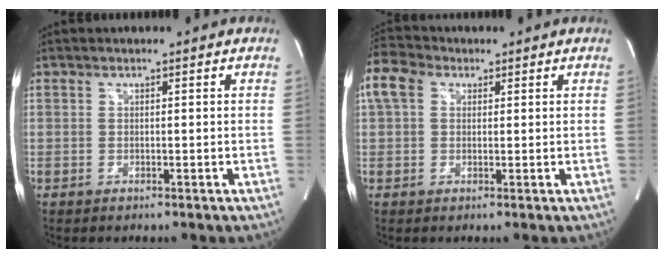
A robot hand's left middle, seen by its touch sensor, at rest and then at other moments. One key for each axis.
{"total": 10.6, "fx": 4.3, "fy": 7.9, "fz": 5.6, "tx": -0.149, "ty": 0.050, "tz": 0.079}